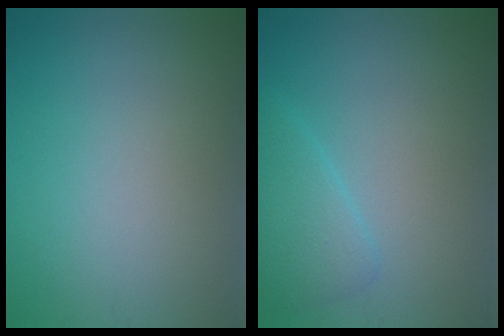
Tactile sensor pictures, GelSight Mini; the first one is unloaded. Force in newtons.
{"total": 2.6, "press": 2.6, "slide": 0.1}